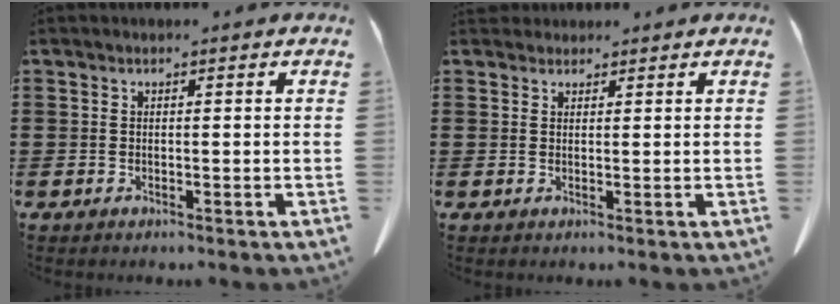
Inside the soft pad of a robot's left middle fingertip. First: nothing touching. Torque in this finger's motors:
{"motor_torque": [0.11, 0.10, -0.05, -0.02]}